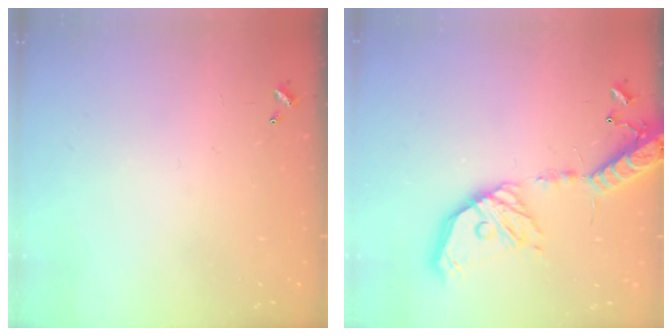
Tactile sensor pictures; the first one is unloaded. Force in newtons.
{"total": 20.9, "press": 20.5, "slide": 3.9}